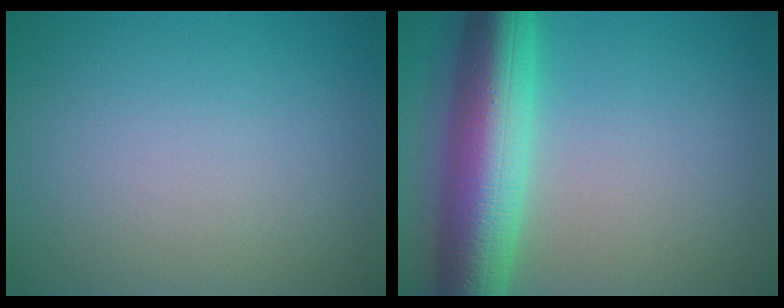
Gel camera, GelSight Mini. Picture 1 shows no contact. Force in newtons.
{"total": 9.9, "press": 9.9, "slide": 0.3}